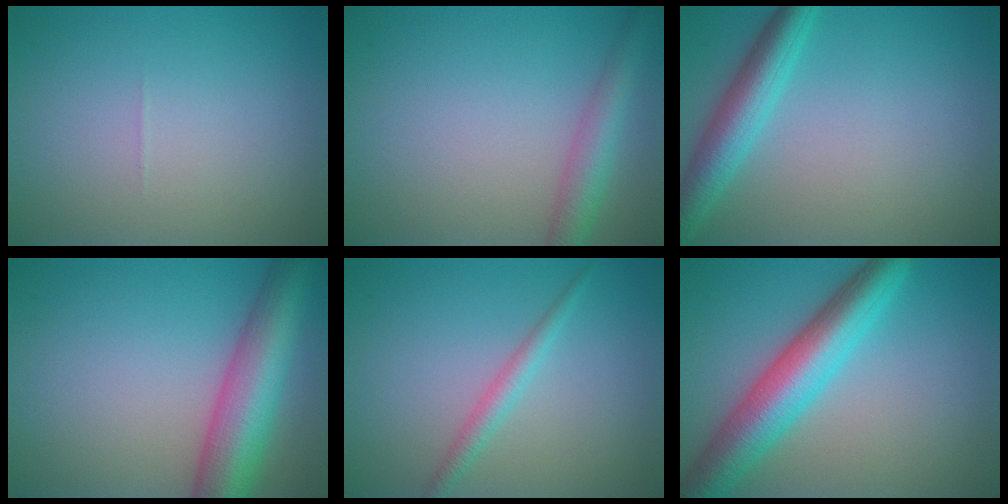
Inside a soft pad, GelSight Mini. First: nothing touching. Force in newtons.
{"total": 3.5, "press": 3.5, "slide": 0.2}
{"total": 4.4, "press": 4.4, "slide": 0.1}
{"total": 8.7, "press": 8.7, "slide": 0.2}
{"total": 1.8, "press": 1.8, "slide": 0.0}
{"total": 7.6, "press": 7.6, "slide": 0.3}